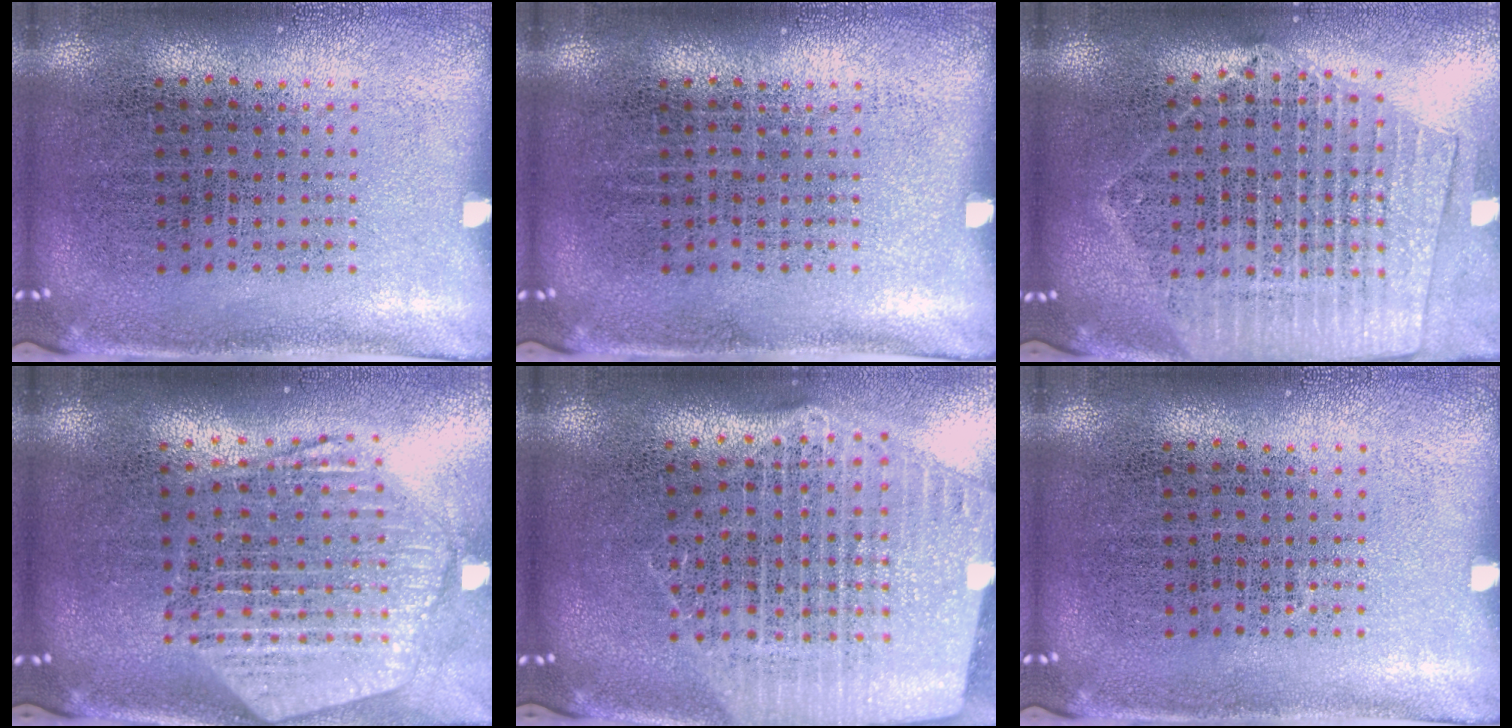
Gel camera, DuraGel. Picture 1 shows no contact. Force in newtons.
{"total": 0.0}
{"total": 1.9, "press": 1.8, "slide": 0.7}
{"total": 2.6, "press": 2.2, "slide": 1.5}
{"total": 2.6, "press": 2.2, "slide": 1.4}
{"total": 0.0}